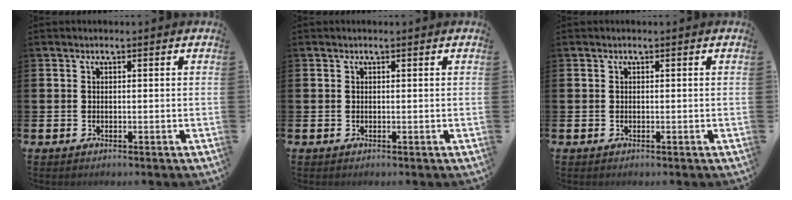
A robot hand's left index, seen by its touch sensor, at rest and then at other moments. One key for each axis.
{"total": 0.0}
{"total": 0.0}